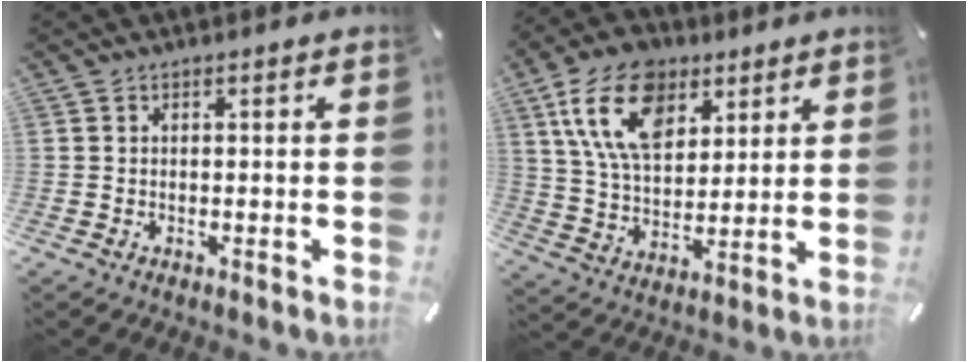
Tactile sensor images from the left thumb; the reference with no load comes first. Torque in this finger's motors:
{"motor_torque": [0.76, 0.49, 1.45, -1.32, 0.55]}